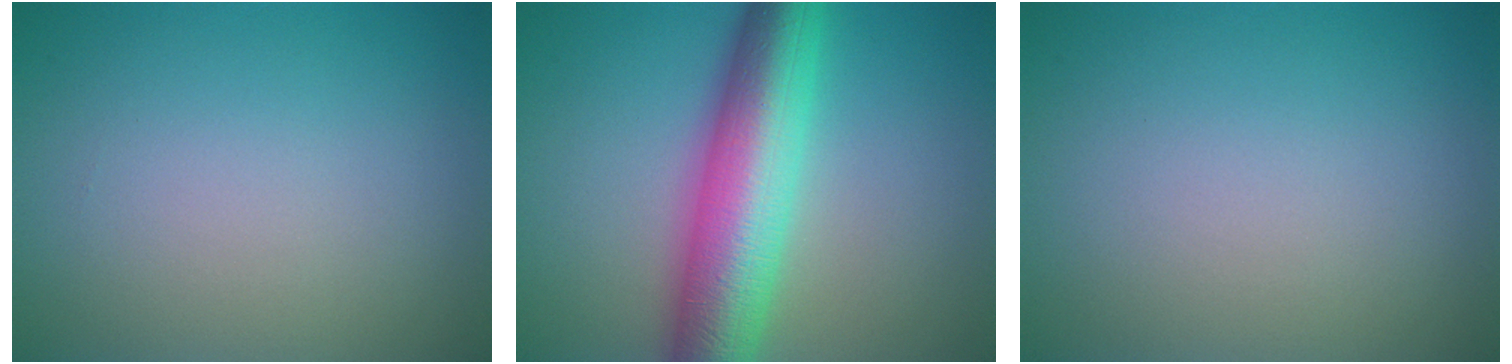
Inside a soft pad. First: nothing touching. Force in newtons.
{"total": 9.9, "press": 9.9, "slide": 0.1}
{"total": 0.0}